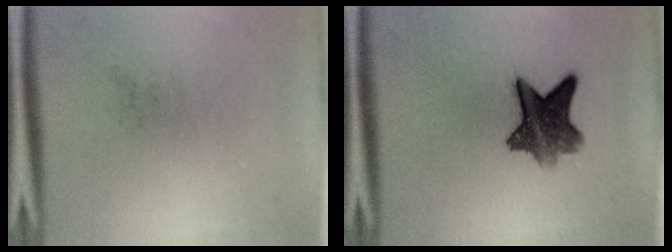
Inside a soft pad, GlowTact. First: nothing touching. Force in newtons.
{"total": 8.0}